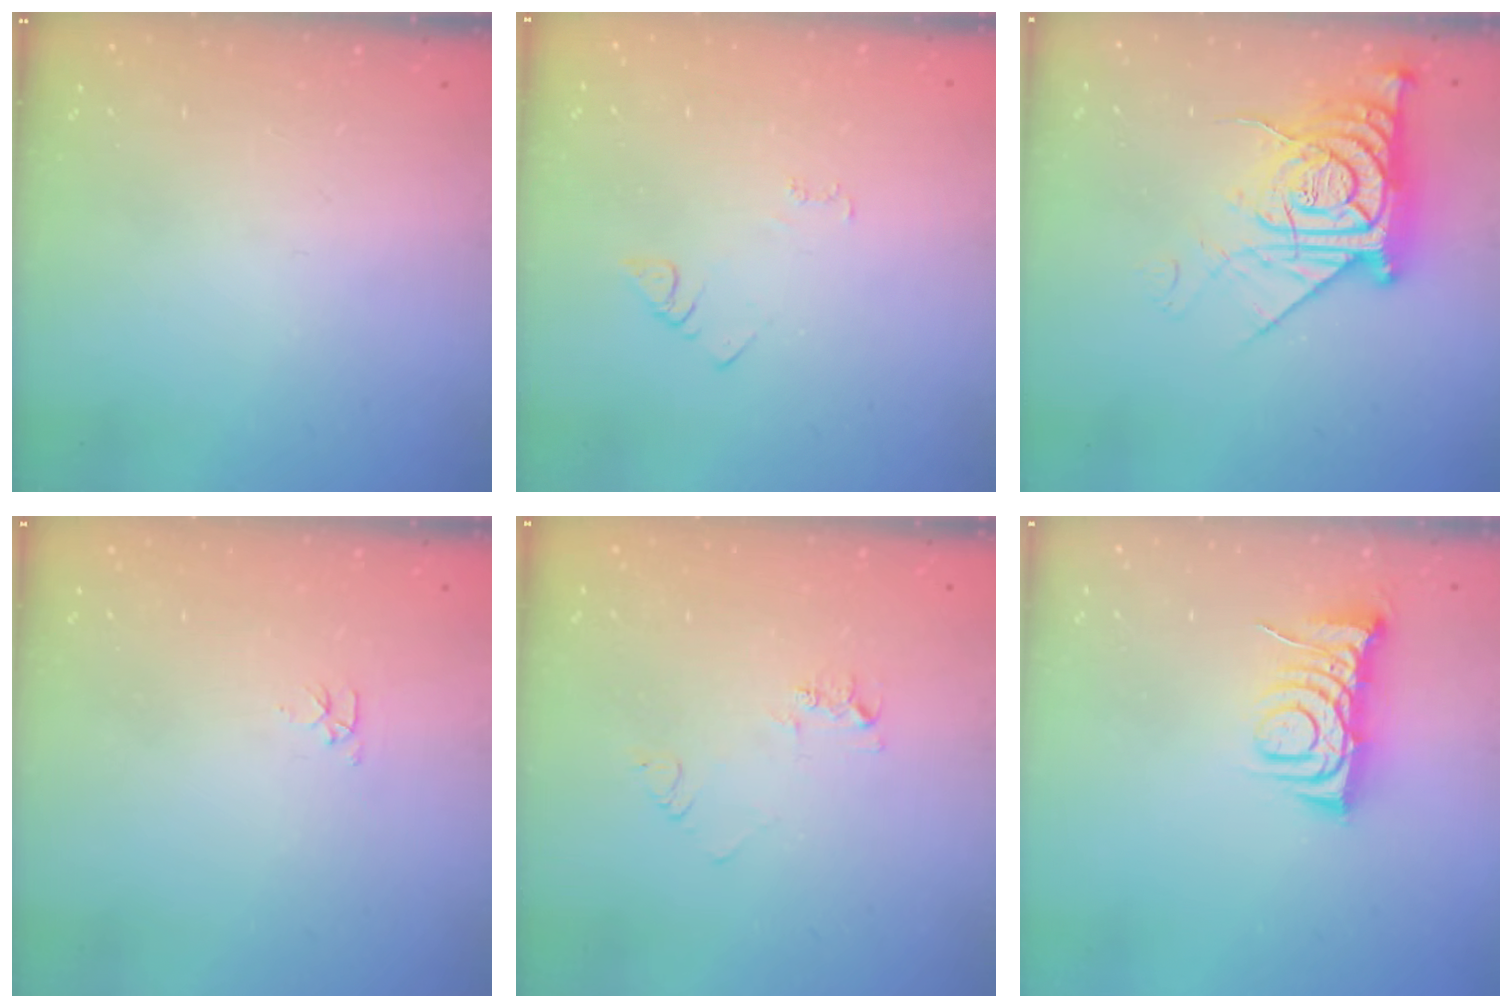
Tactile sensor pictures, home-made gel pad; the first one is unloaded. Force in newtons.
{"total": 3.2, "press": 3.2, "slide": 0.4}
{"total": 14.0, "press": 13.9, "slide": 1.4}
{"total": 2.8, "press": 2.7, "slide": 0.4}
{"total": 5.1, "press": 5.0, "slide": 0.5}
{"total": 7.1, "press": 7.1, "slide": 0.9}